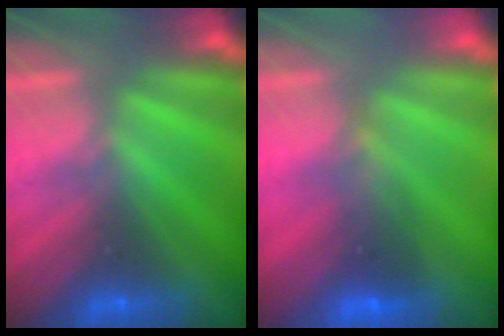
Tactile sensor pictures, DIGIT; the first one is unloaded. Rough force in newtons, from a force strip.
{"total": 1.8}